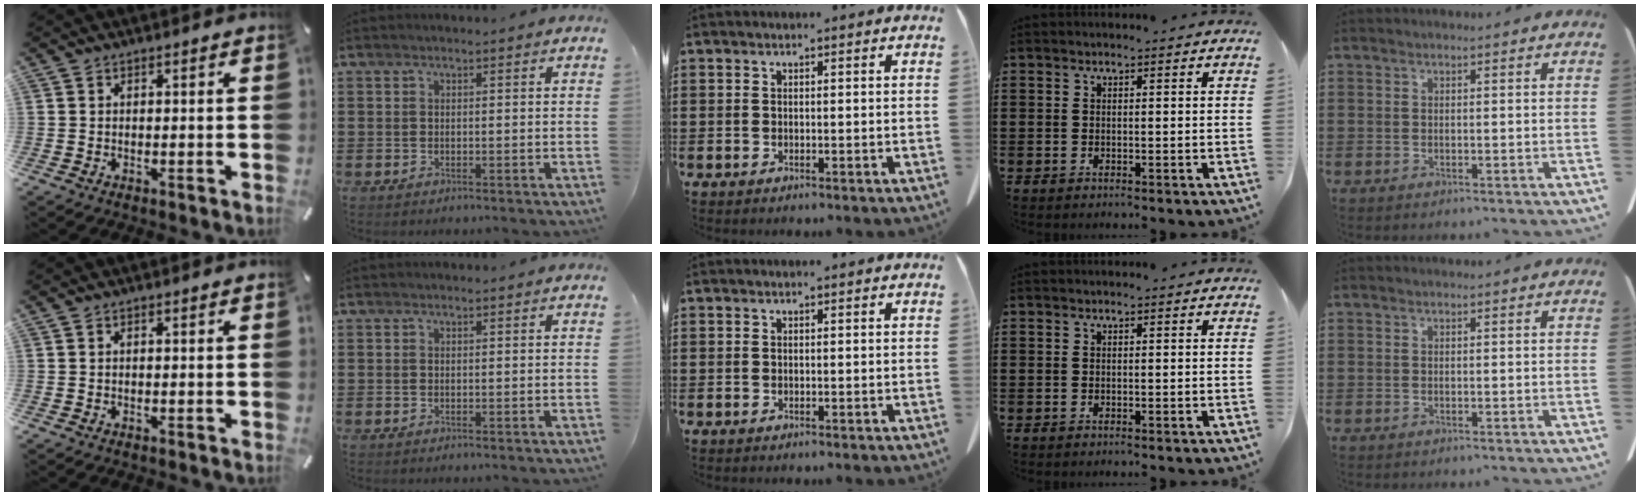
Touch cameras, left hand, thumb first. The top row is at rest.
{}